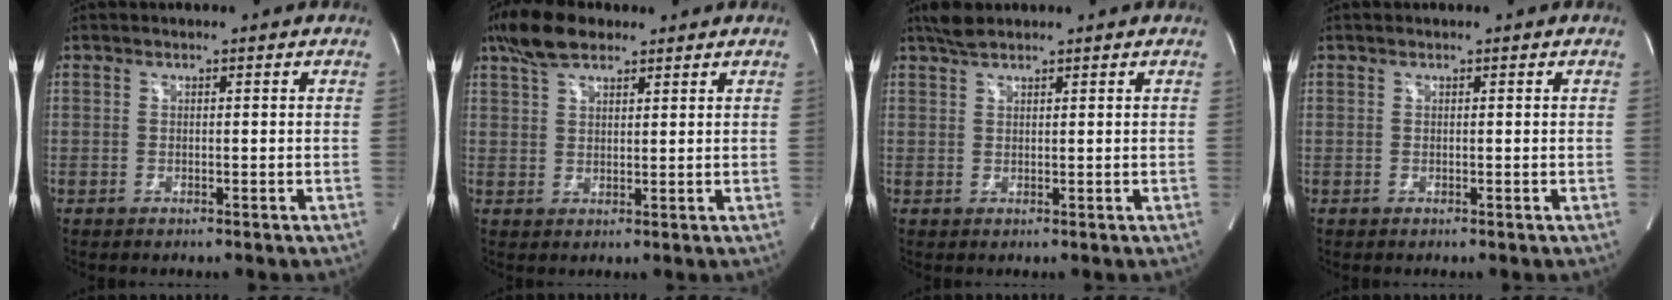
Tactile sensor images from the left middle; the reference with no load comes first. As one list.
[{"total": 6.8, "force": [5.0, 2.6, 3.8], "torque": [-0.081, 0.023, 0.095]}, {"total": 2.7, "force": [2.3, 0.6, 1.2], "torque": [-0.030, 0.014, 0.048]}, {"total": 0.0}]